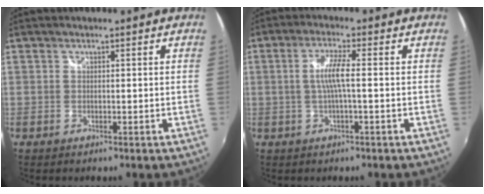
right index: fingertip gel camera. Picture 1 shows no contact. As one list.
[{"total": 4.8, "force": [-0.3, 0.1, 4.8], "torque": [-0.095, 0.001, -0.002]}]